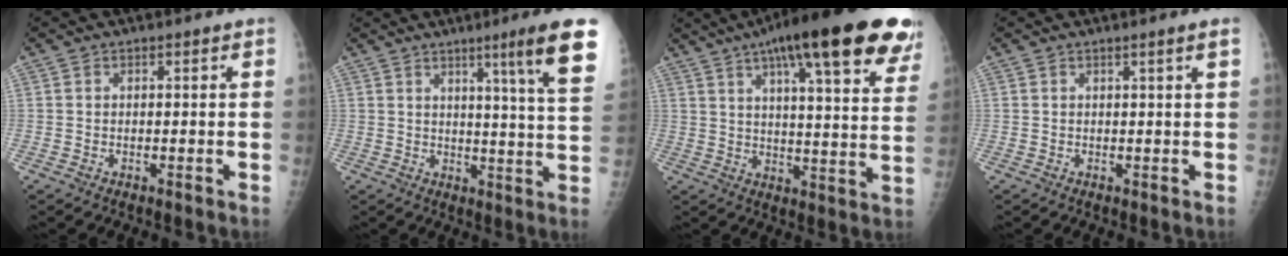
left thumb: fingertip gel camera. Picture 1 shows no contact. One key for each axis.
{"total": 13.4, "fx": 7.3, "fy": -1.4, "fz": 11.2, "tx": -0.150, "ty": -0.046, "tz": 0.087}
{"total": 27.9, "fx": 17.0, "fy": 6.5, "fz": 21.2, "tx": -0.274, "ty": -0.019, "tz": 0.223}
{"total": 1.3, "fx": 0.5, "fy": -0.6, "fz": 1.1, "tx": -0.025, "ty": -0.004, "tz": 0.014}